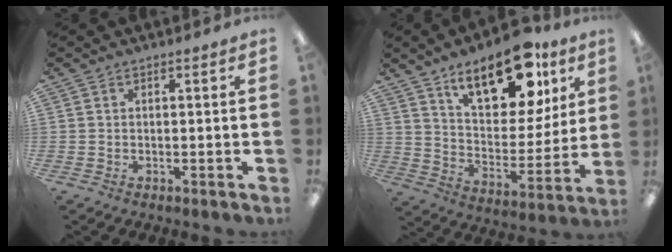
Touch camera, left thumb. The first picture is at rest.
{"total": 20.7, "force": [13.1, 9.9, 12.6], "torque": [-0.178, -0.066, 0.220]}